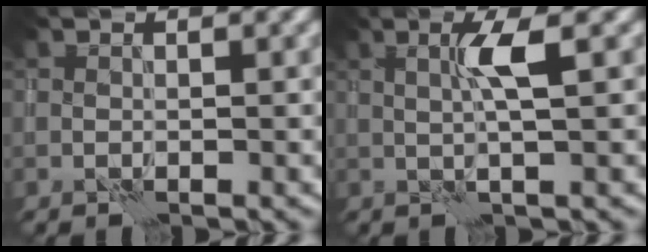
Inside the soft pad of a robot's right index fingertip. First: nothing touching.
{"total": 2.6, "force": [0.8, 0.0, 2.5], "torque": [-0.046, 0.005, 0.014]}